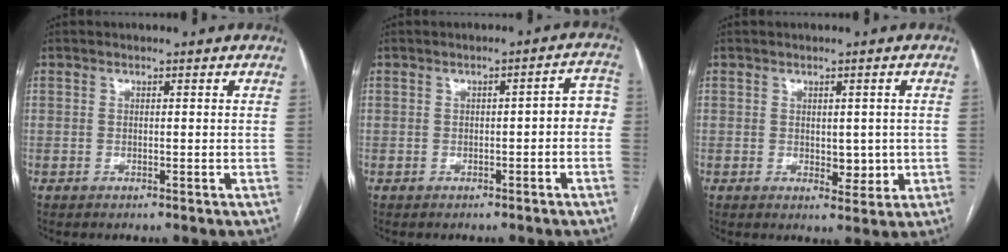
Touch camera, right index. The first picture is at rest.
{"total": 4.0, "force": [-0.7, 1.2, 3.7], "torque": [-0.037, 0.023, -0.011]}
{"total": 3.7, "force": [-0.1, 2.2, 3.0], "torque": [-0.034, -0.003, 0.007]}